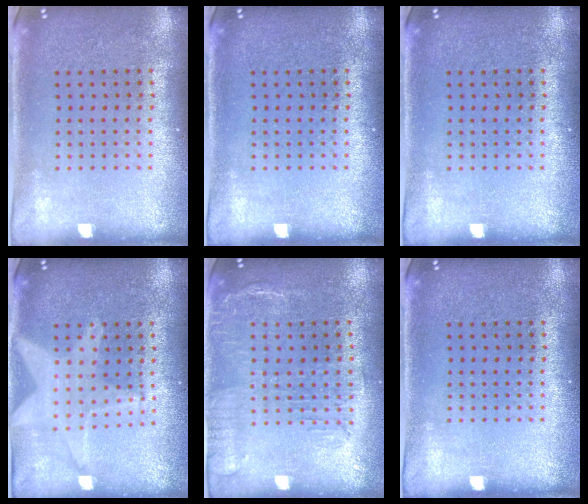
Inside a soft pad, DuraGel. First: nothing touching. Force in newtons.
{"total": 0.0}
{"total": 0.0}
{"total": 1.8, "press": 1.6, "slide": 0.9}
{"total": 1.8, "press": 1.5, "slide": 1.1}
{"total": 0.0}